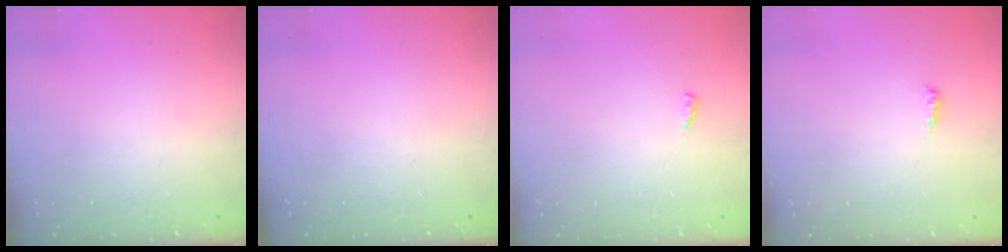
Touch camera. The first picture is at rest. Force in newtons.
{"total": 0.0}
{"total": 2.6, "press": 2.4, "slide": 1.0}
{"total": 4.6, "press": 4.5, "slide": 0.9}